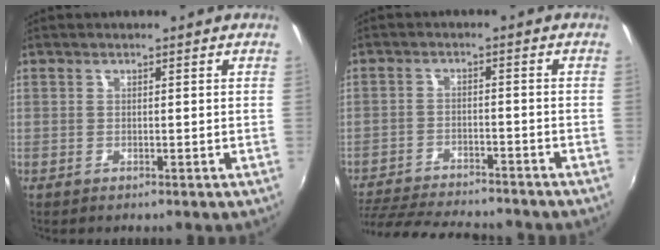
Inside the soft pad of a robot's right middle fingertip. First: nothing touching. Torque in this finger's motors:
{"motor_torque": [1.03, -1.11, 0.10, 0.06]}